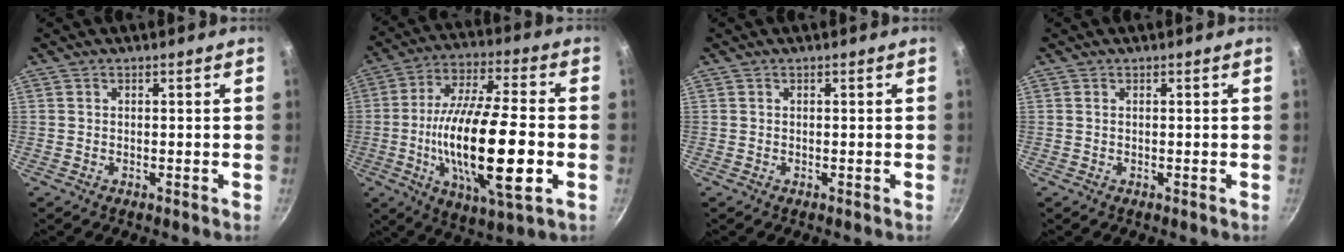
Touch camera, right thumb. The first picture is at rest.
{"total": 22.6, "force": [-3.9, 6.7, 21.2], "torque": [-0.381, 0.011, -0.073]}
{"total": 0.0}
{"total": 0.0}